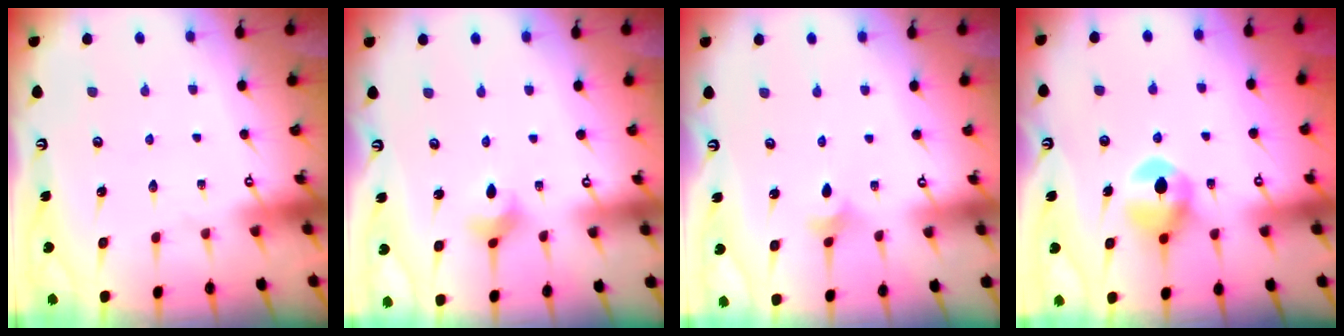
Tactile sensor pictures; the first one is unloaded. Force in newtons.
{"total": 3.1, "press": 3.0, "slide": 0.7}
{"total": 2.5, "press": 2.5, "slide": 0.6}
{"total": 9.1, "press": 9.1, "slide": 0.3}